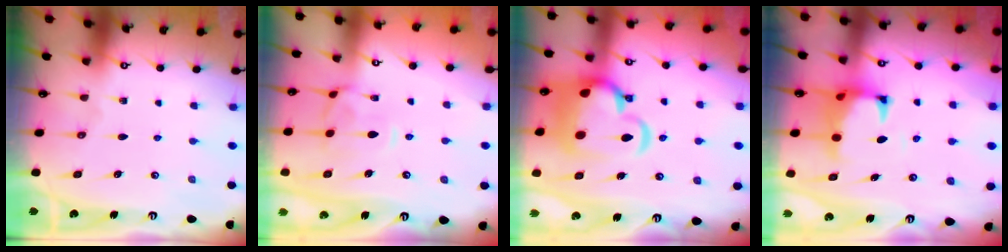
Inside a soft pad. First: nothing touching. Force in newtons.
{"total": 2.6, "press": 2.4, "slide": 1.0}
{"total": 11.4, "press": 11.2, "slide": 2.1}
{"total": 1.6, "press": 1.1, "slide": 1.1}